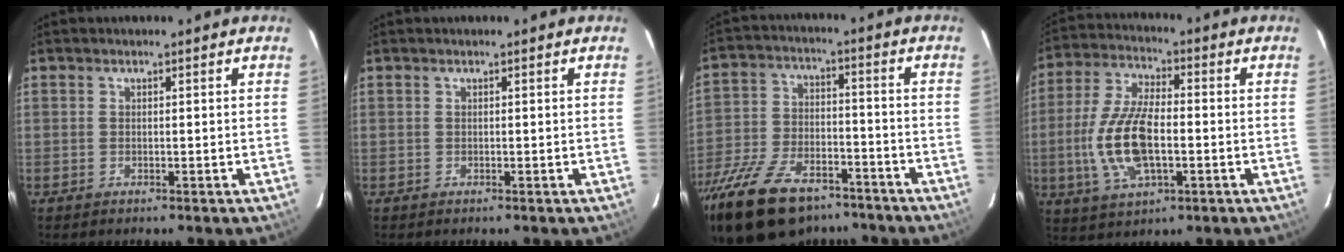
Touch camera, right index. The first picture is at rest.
{"total": 0.0}
{"total": 23.0, "force": [-16.8, 10.4, 11.7], "torque": [-0.254, -0.023, -0.275]}
{"total": 13.9, "force": [-2.5, 6.1, 12.2], "torque": [-0.262, 0.000, -0.045]}